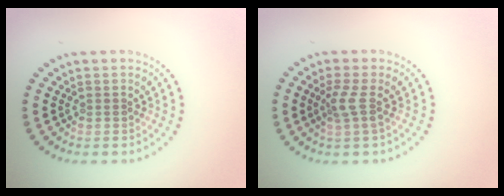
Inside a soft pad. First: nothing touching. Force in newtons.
{"total": 1.9, "press": 1.4, "slide": 1.3}